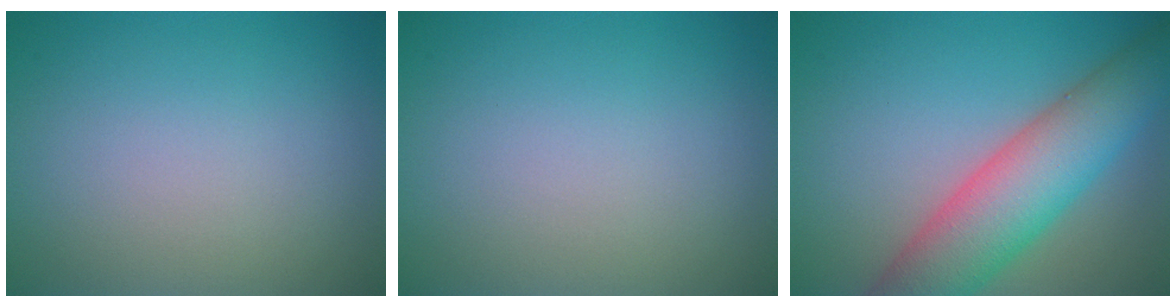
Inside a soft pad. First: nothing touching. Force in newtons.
{"total": 0.0}
{"total": 8.7, "press": 8.7, "slide": 0.5}